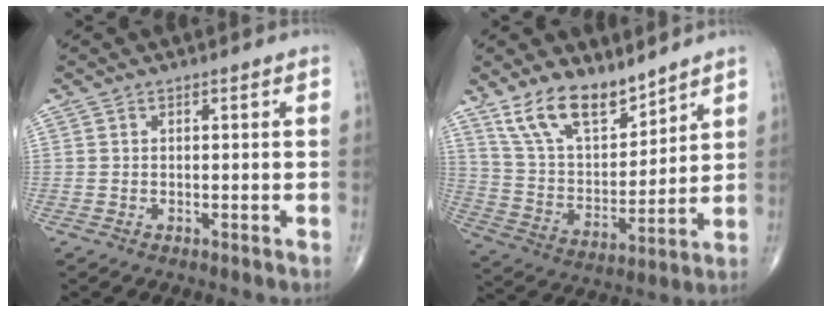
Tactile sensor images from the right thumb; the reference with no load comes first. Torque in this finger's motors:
{"motor_torque": [-1.10, 1.48, 0.69, 1.08, 0.08]}